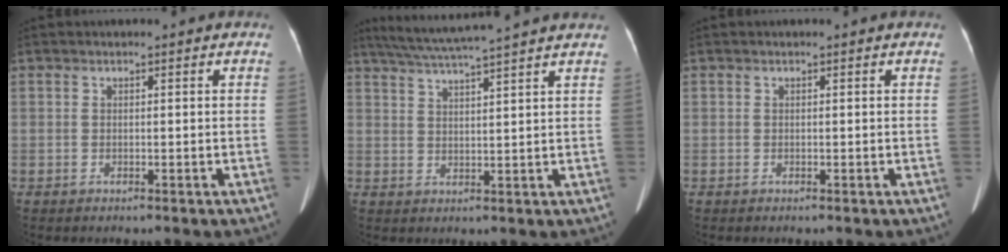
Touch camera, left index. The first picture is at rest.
{"total": 12.1, "force": [10.6, -1.2, 5.9], "torque": [-0.107, 0.025, 0.147]}
{"total": 0.0}